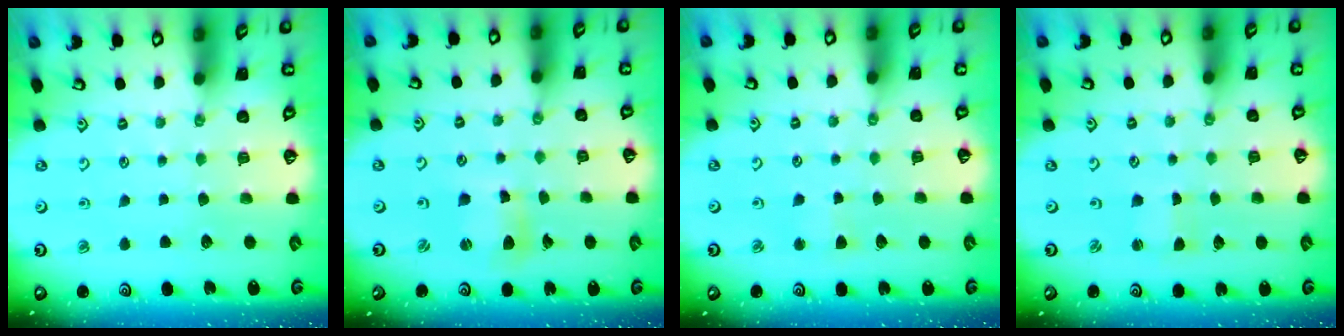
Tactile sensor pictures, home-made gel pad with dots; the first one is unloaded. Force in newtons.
{"total": 6.7, "press": 6.6, "slide": 1.1}
{"total": 2.1, "press": 2.1, "slide": 0.5}
{"total": 0.7, "press": 0.7, "slide": 0.1}